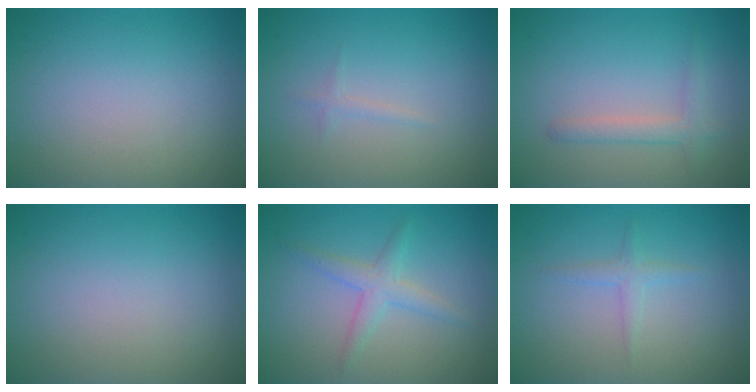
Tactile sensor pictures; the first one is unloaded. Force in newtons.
{"total": 0.7, "press": 0.7, "slide": 0.1}
{"total": 1.8, "press": 1.8, "slide": 0.2}
{"total": 0.0}
{"total": 2.2, "press": 2.2, "slide": 0.1}
{"total": 1.2, "press": 1.2, "slide": 0.0}